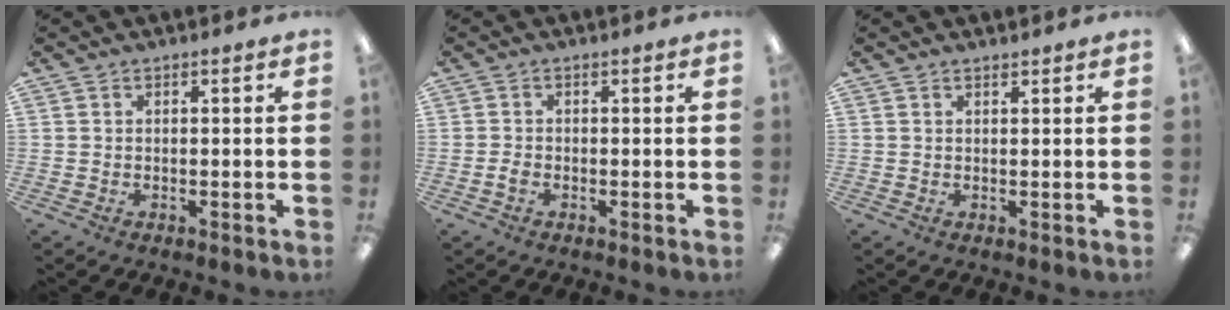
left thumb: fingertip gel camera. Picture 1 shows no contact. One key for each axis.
{"total": 1.2, "fx": -0.5, "fy": 0.7, "fz": 0.8, "tx": -0.014, "ty": 0.002, "tz": -0.009}
{"total": 0.8, "fx": 0.8, "fy": 0.2, "fz": 0.1, "tx": -0.002, "ty": 0.000, "tz": 0.015}